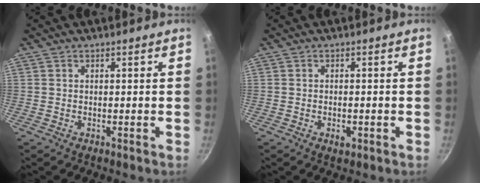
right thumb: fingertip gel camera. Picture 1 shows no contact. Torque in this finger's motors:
{"motor_torque": [-0.67, -0.21, -0.28, -0.03, -0.01]}